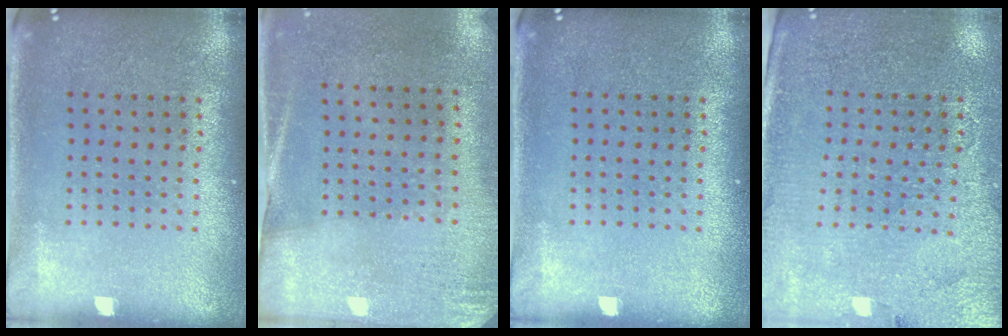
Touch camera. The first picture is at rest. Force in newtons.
{"total": 2.6, "press": 2.2, "slide": 1.3}
{"total": 0.0}
{"total": 3.0, "press": 2.8, "slide": 1.0}